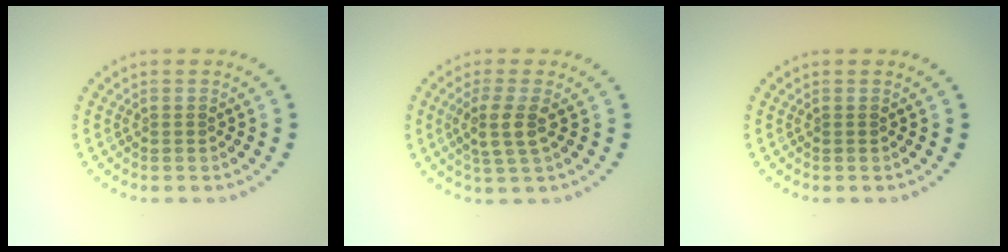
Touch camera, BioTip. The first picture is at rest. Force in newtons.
{"total": 2.7, "press": 2.4, "slide": 1.2}
{"total": 0.0}